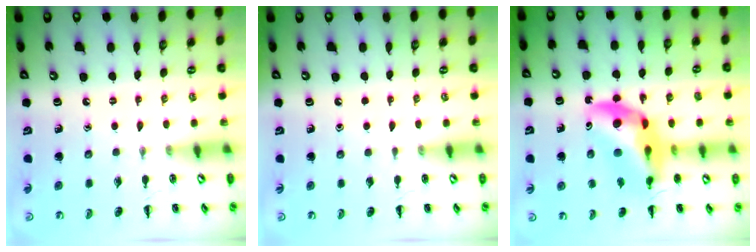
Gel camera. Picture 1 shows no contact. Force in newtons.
{"total": 0.0}
{"total": 15.1, "press": 14.4, "slide": 4.3}